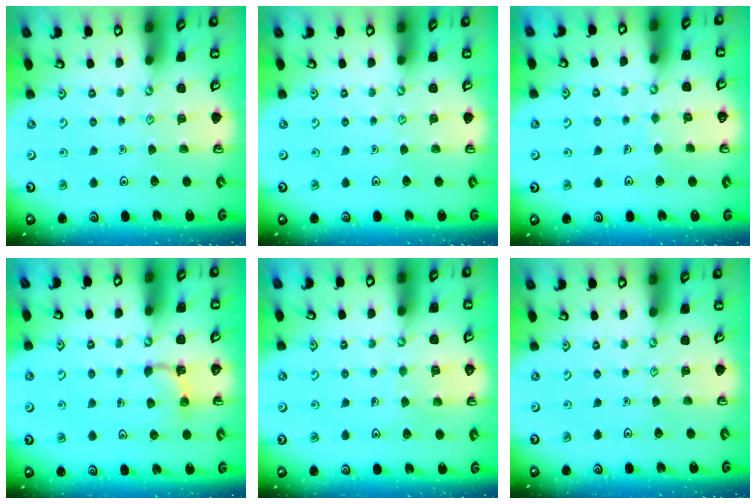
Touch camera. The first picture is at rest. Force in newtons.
{"total": 0.0}
{"total": 2.7, "press": 2.7, "slide": 0.1}
{"total": 3.0, "press": 2.9, "slide": 0.7}
{"total": 4.7, "press": 4.6, "slide": 0.4}
{"total": 0.0}